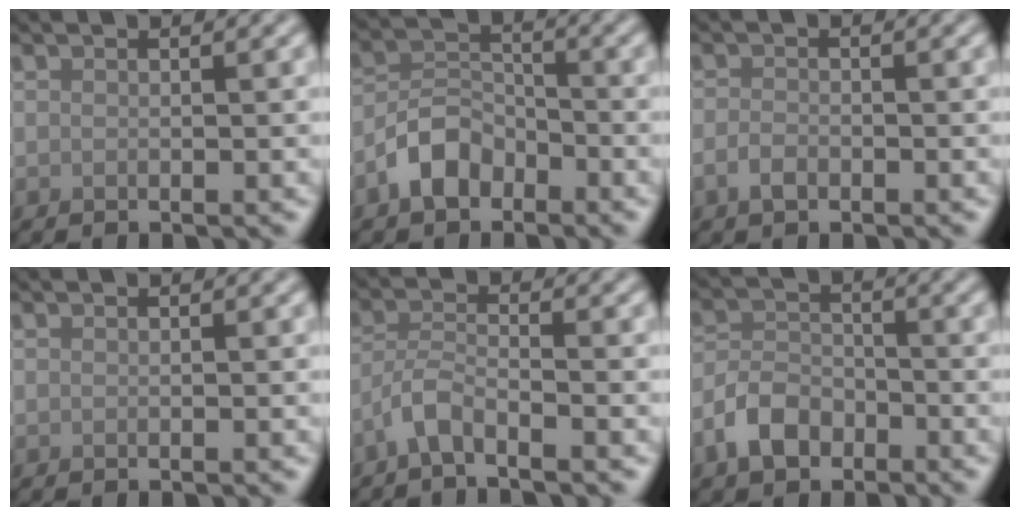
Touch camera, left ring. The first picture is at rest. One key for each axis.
{"total": 3.9, "fx": -2.4, "fy": 2.3, "fz": 1.9, "tx": -0.030, "ty": 0.010, "tz": -0.059}
{"total": 1.5, "fx": -0.8, "fy": 0.8, "fz": 1.0, "tx": -0.019, "ty": 0.001, "tz": -0.019}
{"total": 0.0}
{"total": 2.6, "fx": -2.0, "fy": 0.4, "fz": 1.6, "tx": -0.032, "ty": 0.005, "tz": -0.050}
{"total": 3.8, "fx": -2.3, "fy": 2.3, "fz": 1.9, "tx": -0.031, "ty": 0.004, "tz": -0.055}